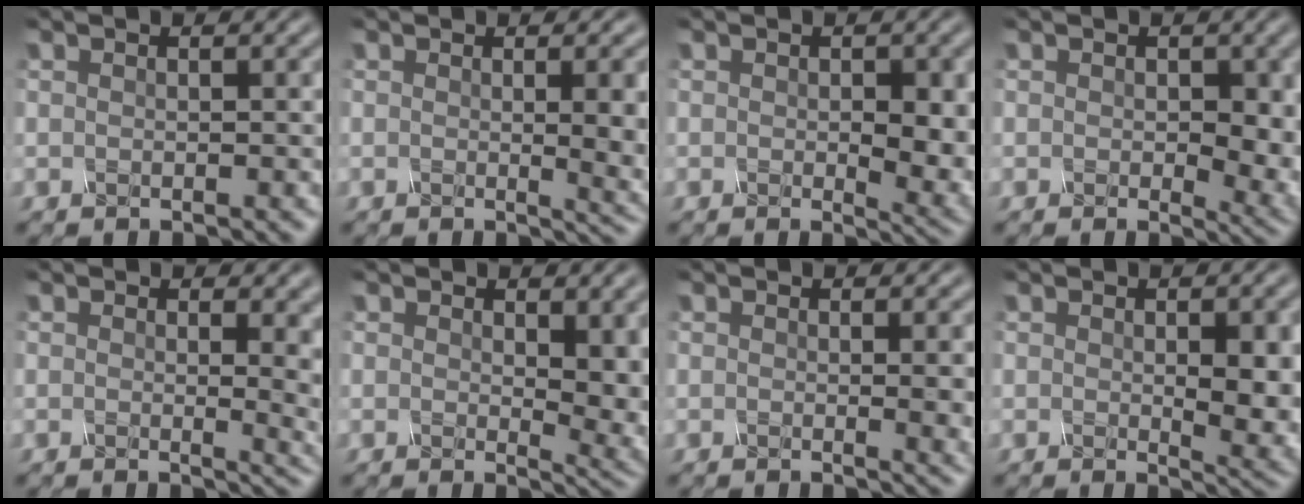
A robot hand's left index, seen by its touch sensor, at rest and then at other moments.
{"total": 5.6, "force": [0.2, 1.9, 5.2], "torque": [-0.047, -0.005, 0.006]}
{"total": 4.9, "force": [-0.1, 2.4, 4.3], "torque": [-0.056, -0.012, 0.004]}
{"total": 5.0, "force": [0.4, 3.0, 4.1], "torque": [-0.046, -0.012, 0.007]}
{"total": 6.4, "force": [0.9, 3.2, 5.5], "torque": [-0.023, -0.001, 0.008]}
{"total": 5.0, "force": [0.9, 2.3, 4.4], "torque": [-0.060, -0.011, 0.018]}
{"total": 2.5, "force": [0.1, 0.6, 2.4], "torque": [-0.025, -0.005, 0.000]}
{"total": 4.9, "force": [0.0, 1.8, 4.5], "torque": [-0.058, -0.009, 0.005]}